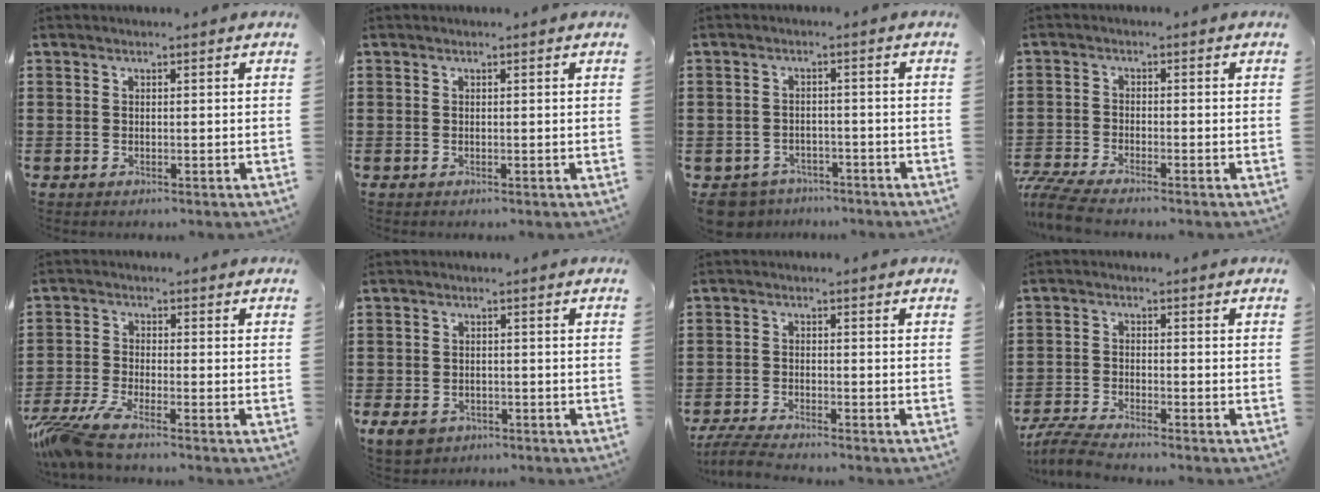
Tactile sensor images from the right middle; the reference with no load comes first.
{"total": 0.0}
{"total": 3.5, "force": [-3.5, 0.7, -0.1], "torque": [-0.022, -0.005, -0.079]}
{"total": 4.6, "force": [-4.3, 0.2, 1.5], "torque": [-0.052, -0.016, -0.090]}
{"total": 5.4, "force": [-4.6, 0.1, 2.8], "torque": [-0.094, -0.027, -0.101]}
{"total": 2.5, "force": [-1.8, 1.4, 0.9], "torque": [-0.030, -0.003, -0.038]}
{"total": 4.1, "force": [-3.8, 0.0, 1.4], "torque": [-0.045, -0.014, -0.080]}
{"total": 4.7, "force": [-4.4, 0.1, 1.6], "torque": [-0.055, -0.015, -0.093]}